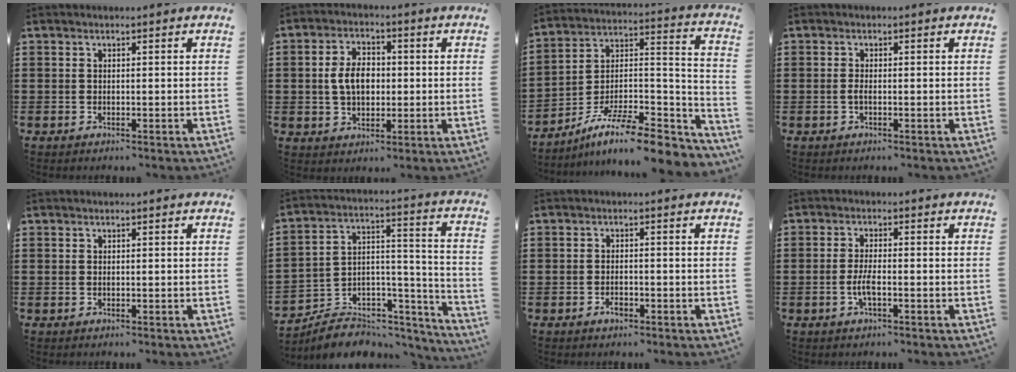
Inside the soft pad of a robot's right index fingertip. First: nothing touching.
{"total": 5.9, "force": [0.1, 3.8, 4.5], "torque": [-0.099, 0.005, -0.007]}
{"total": 11.5, "force": [-8.8, 2.6, 7.0], "torque": [-0.111, 0.019, -0.162]}
{"total": 1.2, "force": [-0.4, 0.2, 1.1], "torque": [-0.029, -0.006, -0.010]}
{"total": 0.0}
{"total": 6.1, "force": [-5.1, 3.1, 1.1], "torque": [-0.019, 0.003, -0.093]}
{"total": 1.7, "force": [-0.9, 0.6, 1.3], "torque": [-0.025, 0.000, -0.016]}
{"total": 3.0, "force": [-1.0, 0.5, 2.8], "torque": [-0.063, -0.006, -0.022]}